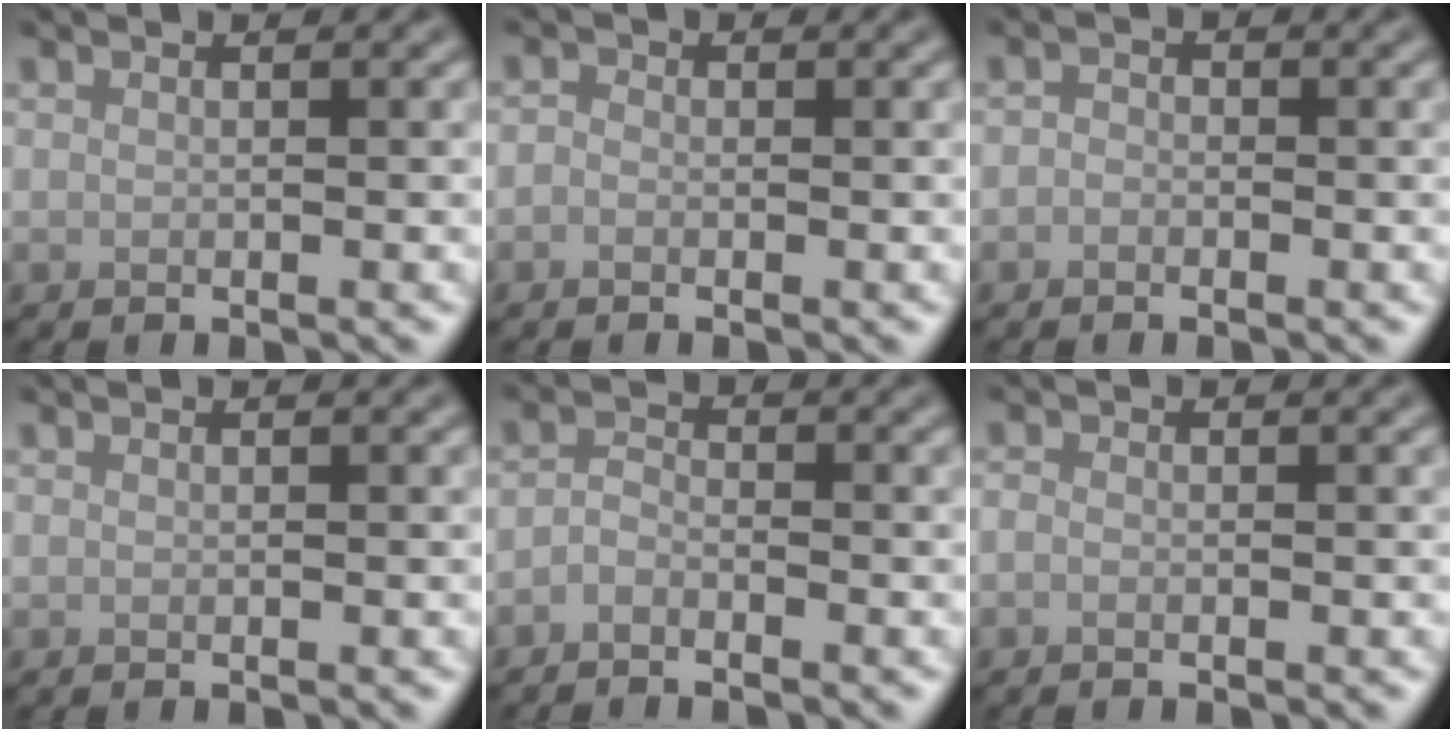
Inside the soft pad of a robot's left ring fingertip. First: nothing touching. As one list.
[{"total": 0.9, "force": [-0.3, 0.7, 0.3], "torque": [-0.004, -0.002, -0.011]}, {"total": 0.9, "force": [-0.5, 0.7, 0.2], "torque": [-0.003, 0.000, -0.013]}, {"total": 0.0}, {"total": 1.4, "force": [-1.0, 0.7, 0.7], "torque": [-0.013, 0.003, -0.024]}, {"total": 0.6, "force": [-0.4, 0.4, 0.4], "torque": [-0.007, -0.003, -0.009]}]